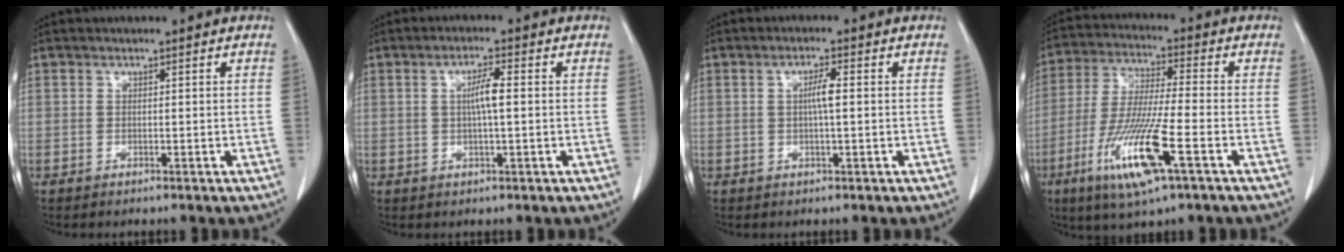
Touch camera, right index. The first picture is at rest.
{"total": 3.6, "force": [0.3, 0.3, 3.6], "torque": [-0.067, 0.004, 0.005]}
{"total": 2.7, "force": [0.1, 0.1, 2.7], "torque": [-0.051, 0.002, 0.002]}
{"total": 14.0, "force": [-6.0, 0.9, 12.6], "torque": [-0.262, -0.028, -0.110]}